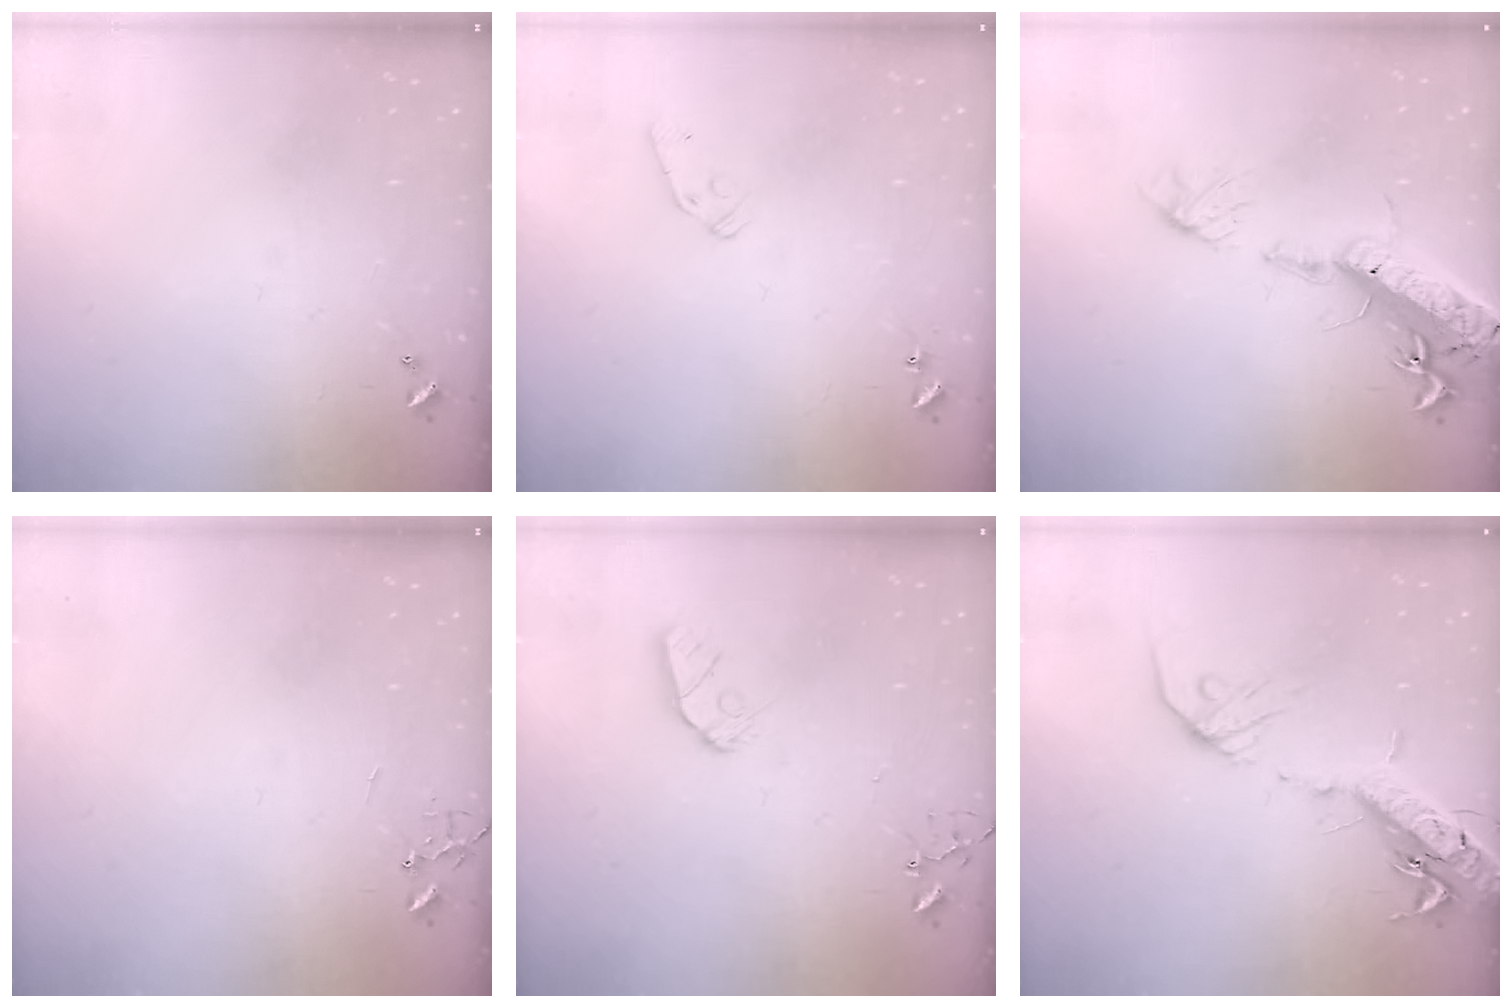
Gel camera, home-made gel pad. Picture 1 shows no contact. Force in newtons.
{"total": 8.0, "press": 7.9, "slide": 0.7}
{"total": 20.3, "press": 19.8, "slide": 4.4}
{"total": 0.0}
{"total": 7.6, "press": 7.6, "slide": 0.5}
{"total": 17.9, "press": 17.4, "slide": 4.3}